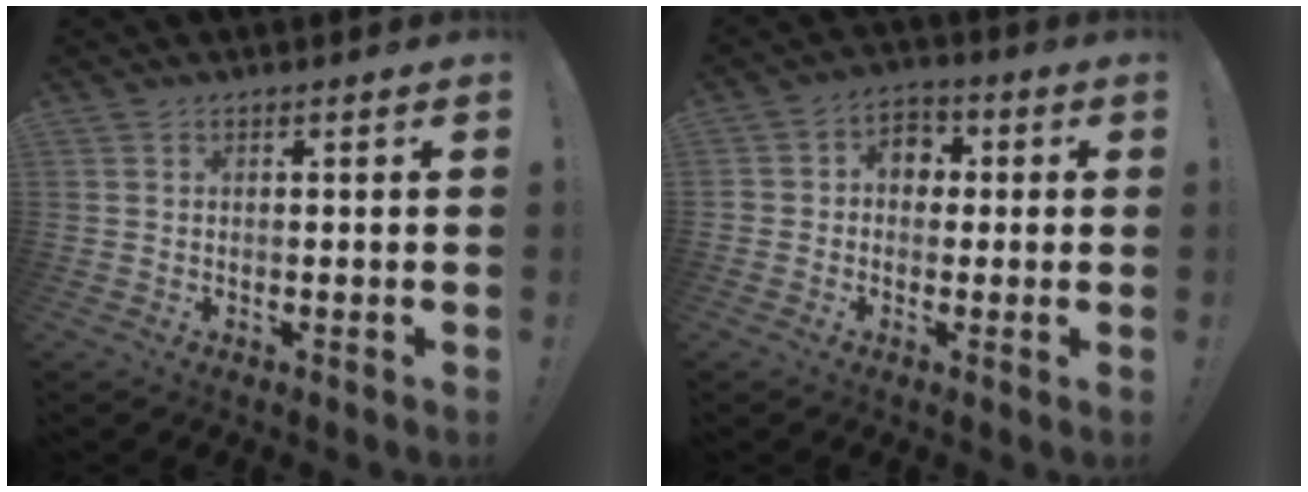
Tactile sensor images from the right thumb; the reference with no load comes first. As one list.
[{"total": 6.6, "force": [0.3, 5.8, 3.2], "torque": [-0.050, 0.014, 0.010]}]